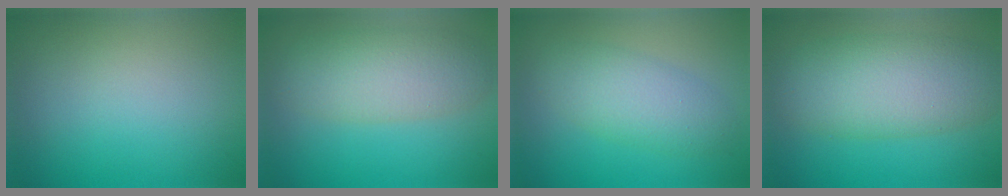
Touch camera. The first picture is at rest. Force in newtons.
{"total": 5.4, "press": 5.4, "slide": 0.2}
{"total": 4.0, "press": 4.0, "slide": 0.1}
{"total": 7.6, "press": 7.6, "slide": 0.5}